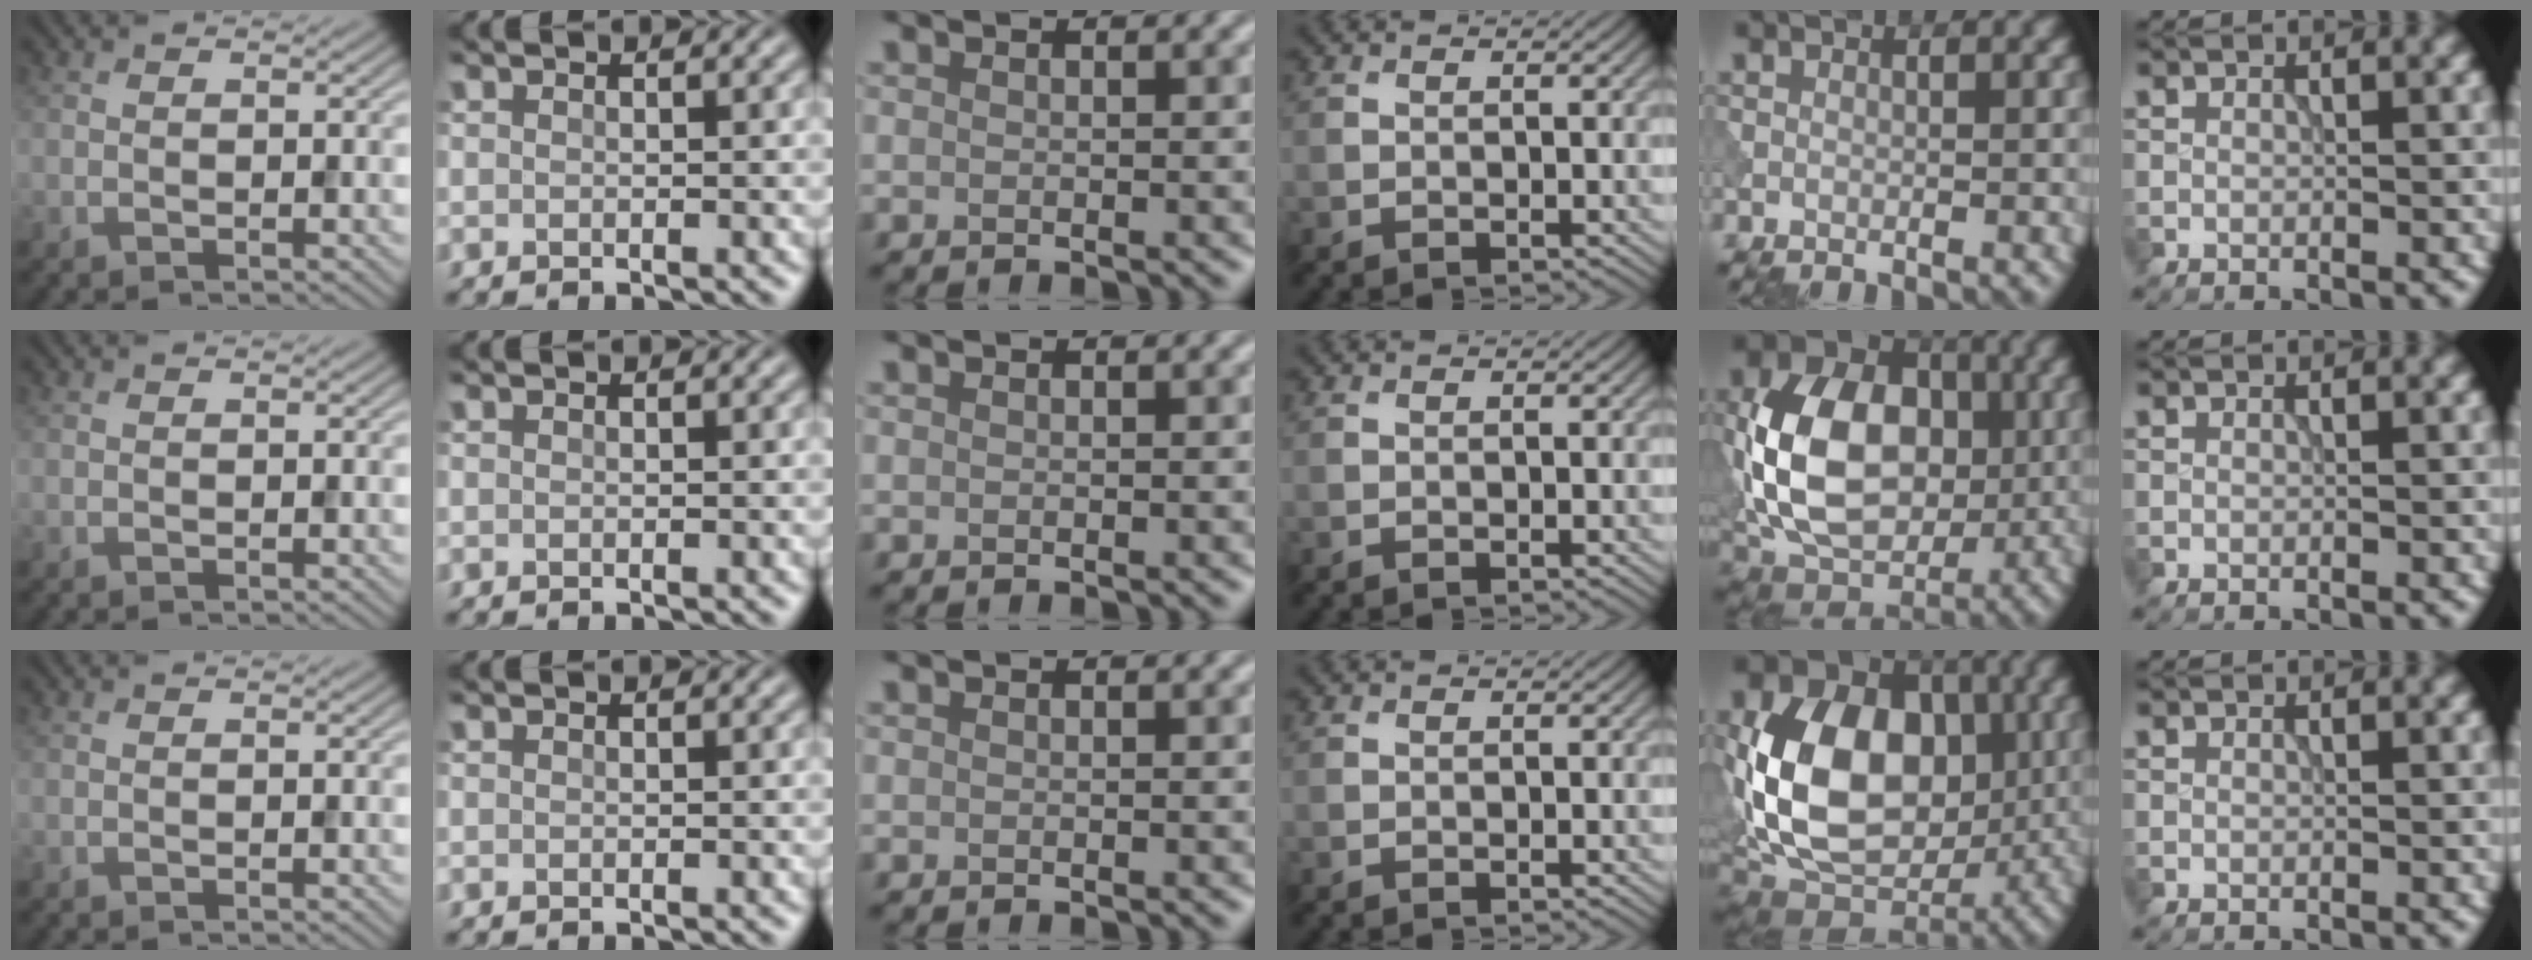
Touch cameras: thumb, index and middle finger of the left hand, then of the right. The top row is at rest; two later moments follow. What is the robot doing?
{"motion": "press", "object": "tv remote"}